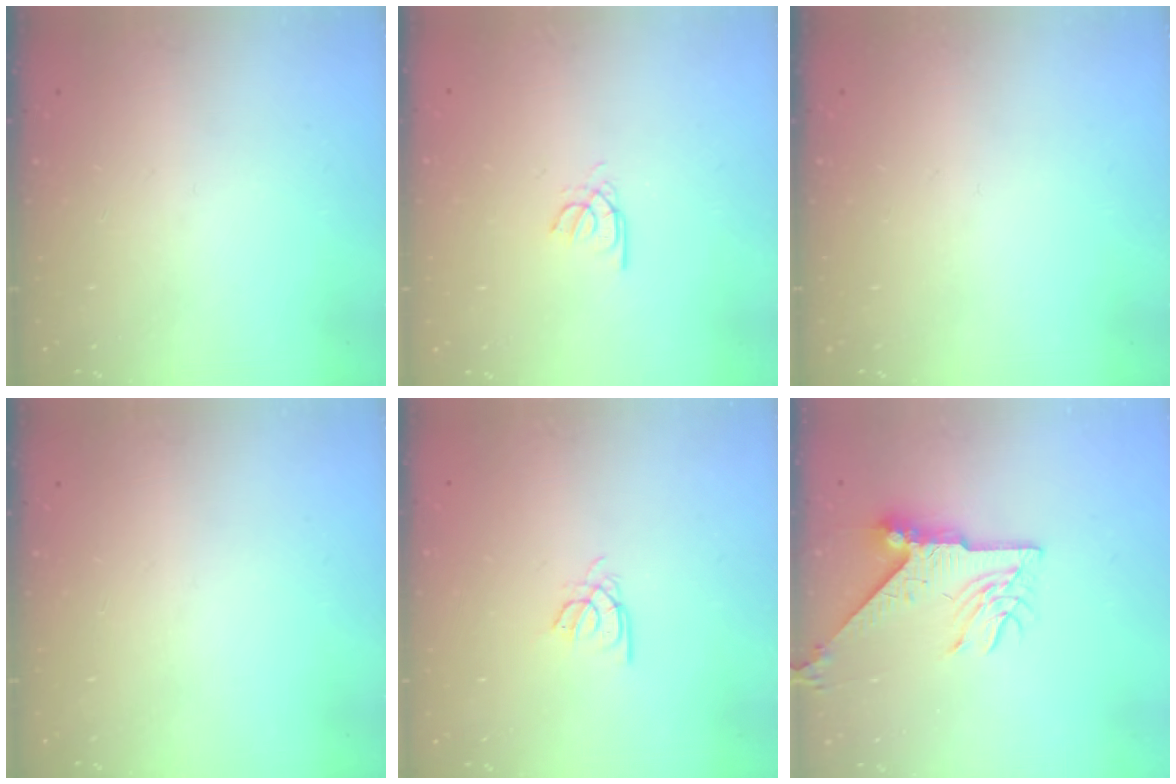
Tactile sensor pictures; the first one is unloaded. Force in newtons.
{"total": 2.6, "press": 2.6, "slide": 0.3}
{"total": 0.0}
{"total": 0.0}
{"total": 2.4, "press": 2.4, "slide": 0.4}
{"total": 9.9, "press": 9.8, "slide": 1.1}